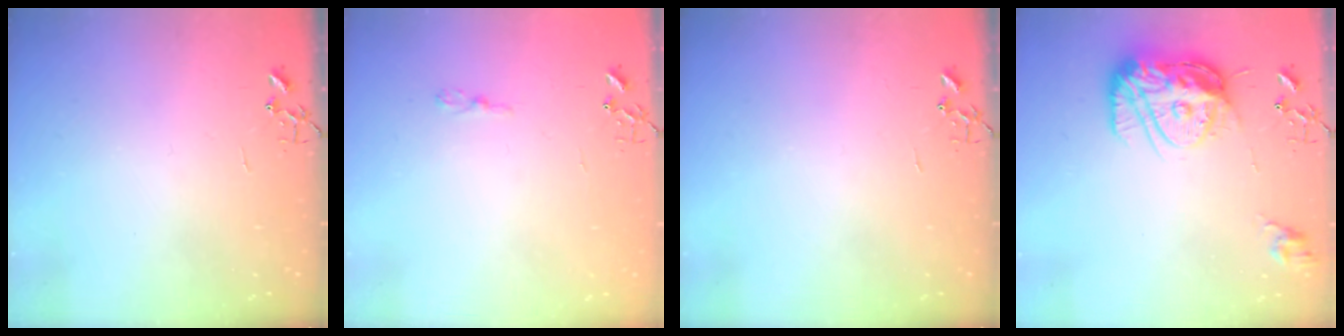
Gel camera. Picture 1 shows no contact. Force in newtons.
{"total": 3.6, "press": 3.6, "slide": 0.4}
{"total": 0.0}
{"total": 15.2, "press": 15.1, "slide": 1.5}